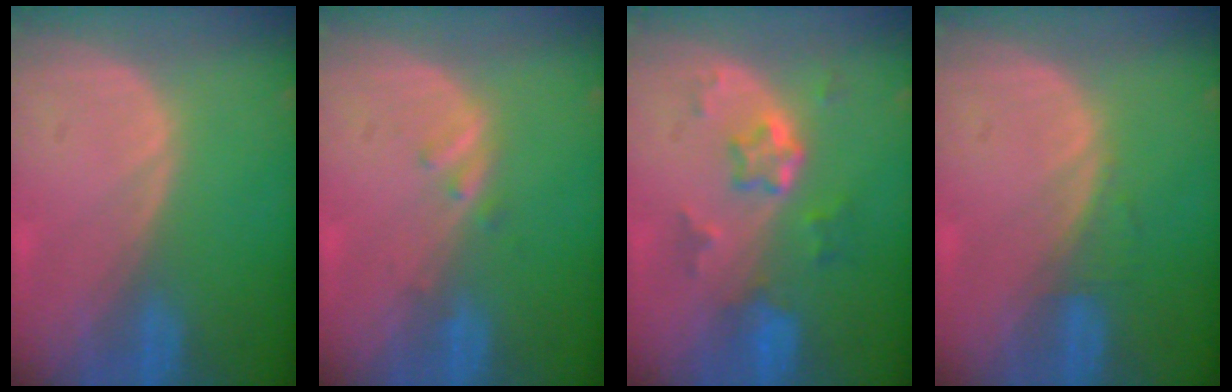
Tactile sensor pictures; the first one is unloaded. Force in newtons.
{"total": 1.4, "press": 1.4, "slide": 0.2}
{"total": 5.8, "press": 5.2, "slide": 2.5}
{"total": 1.2, "press": 1.2, "slide": 0.1}